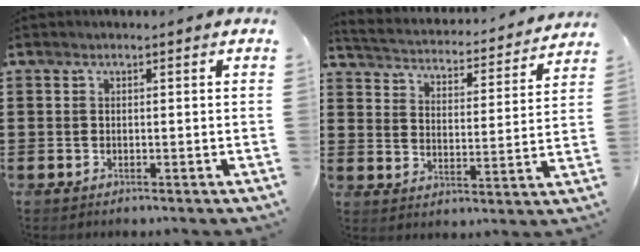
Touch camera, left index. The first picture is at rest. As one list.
[{"total": 2.7, "force": [2.7, 0.0, -0.1], "torque": [-0.019, -0.029, 0.035]}]